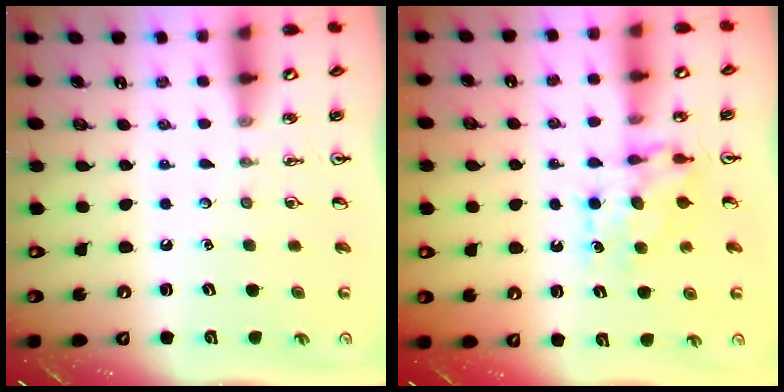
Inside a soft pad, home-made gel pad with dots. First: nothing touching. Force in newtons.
{"total": 7.2, "press": 7.2, "slide": 0.7}